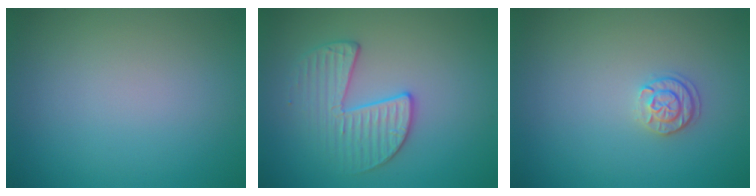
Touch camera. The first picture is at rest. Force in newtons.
{"total": 3.3, "press": 3.1, "slide": 1.1}
{"total": 1.7, "press": 1.6, "slide": 0.4}